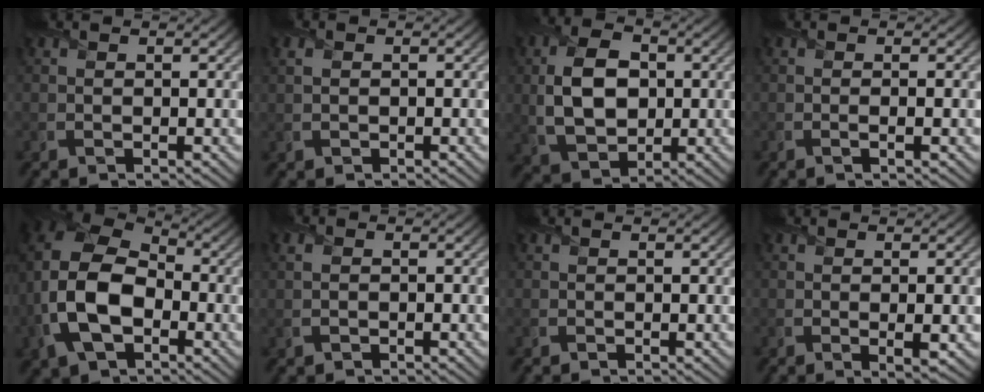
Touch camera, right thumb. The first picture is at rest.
{"total": 1.6, "force": [0.2, 1.2, 1.0], "torque": [-0.024, 0.001, 0.006]}
{"total": 9.3, "force": [0.4, 6.3, 6.9], "torque": [-0.152, -0.002, 0.005]}
{"total": 1.2, "force": [-0.3, 0.0, 1.2], "torque": [-0.018, 0.001, -0.009]}
{"total": 15.6, "force": [-2.9, 10.3, 11.3], "torque": [-0.262, -0.020, -0.055]}
{"total": 1.6, "force": [-0.2, 1.1, 1.1], "torque": [-0.028, 0.002, 0.000]}
{"total": 0.0}
{"total": 2.3, "force": [-0.2, 0.3, 2.3], "torque": [-0.042, -0.002, -0.002]}